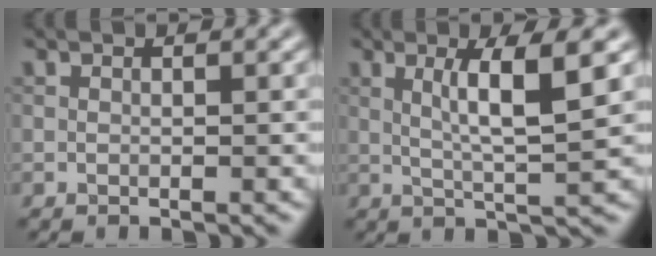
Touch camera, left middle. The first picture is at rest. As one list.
[{"total": 5.0, "force": [1.2, 0.4, 4.8], "torque": [-0.086, 0.001, 0.025]}]